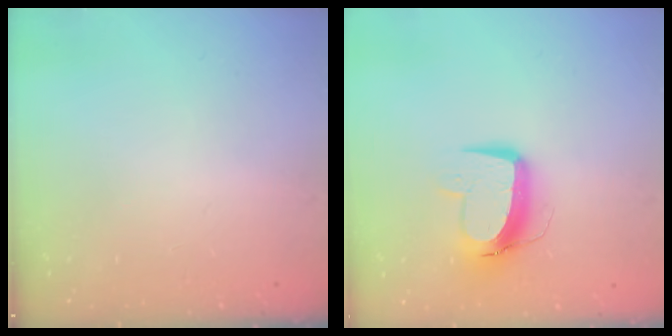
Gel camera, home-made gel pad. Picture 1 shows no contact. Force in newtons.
{"total": 11.7, "press": 11.6, "slide": 1.2}